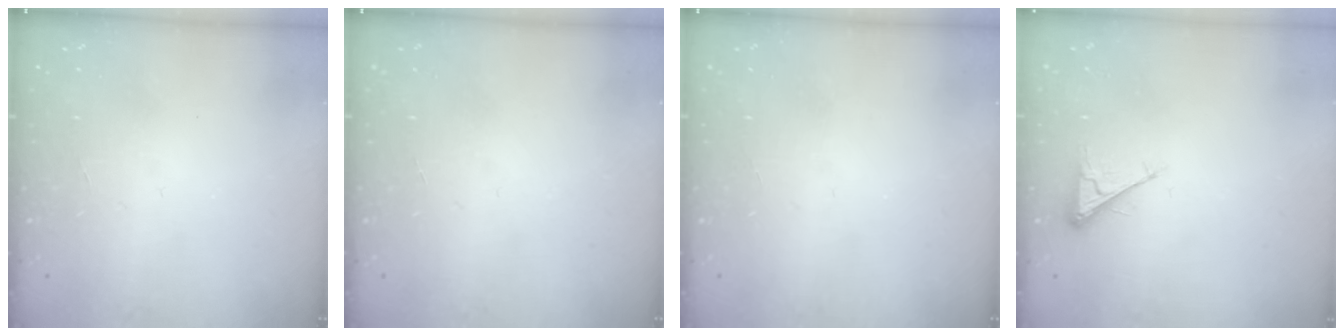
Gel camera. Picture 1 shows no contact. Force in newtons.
{"total": 0.0}
{"total": 0.0}
{"total": 2.8, "press": 2.8, "slide": 0.4}